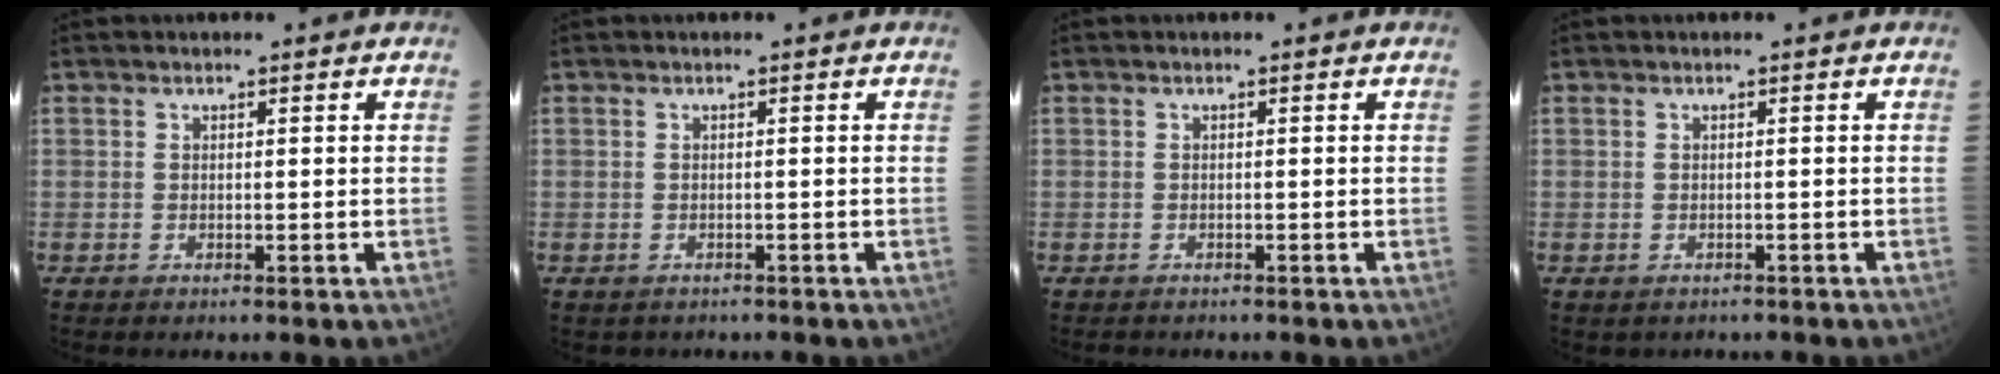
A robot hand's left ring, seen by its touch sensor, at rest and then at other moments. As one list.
[{"total": 1.9, "force": [-1.6, 1.1, 0.1], "torque": [-0.007, 0.001, -0.019]}, {"total": 1.7, "force": [-1.5, 0.6, 0.4], "torque": [-0.009, -0.002, -0.018]}, {"total": 1.6, "force": [-1.3, 1.0, 0.2], "torque": [-0.006, 0.001, -0.014]}]